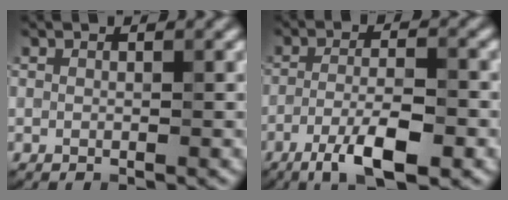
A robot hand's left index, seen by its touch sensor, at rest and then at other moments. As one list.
[{"total": 5.8, "force": [-3.0, 1.4, 4.8], "torque": [-0.087, 0.003, -0.056]}]